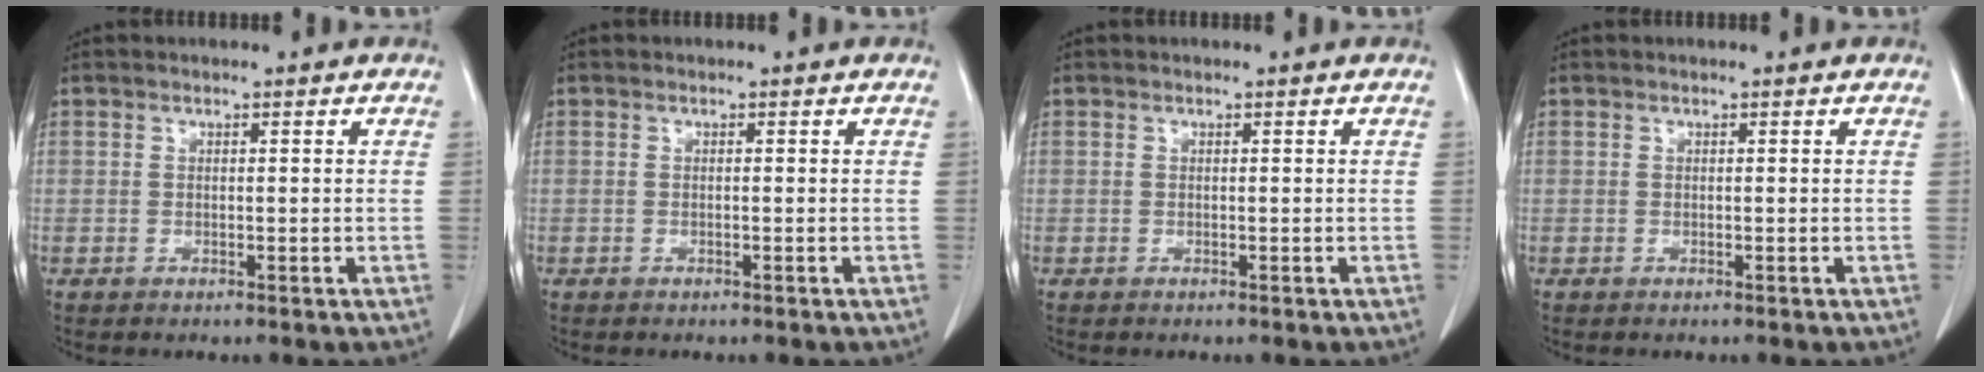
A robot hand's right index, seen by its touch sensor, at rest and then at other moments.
{"total": 0.0}
{"total": 0.0}
{"total": 0.0}